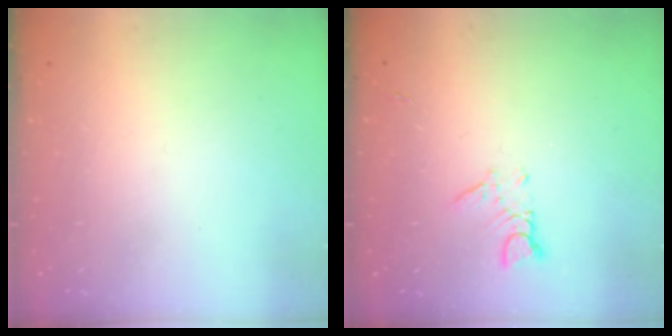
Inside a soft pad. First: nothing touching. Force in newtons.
{"total": 3.0, "press": 2.9, "slide": 0.4}